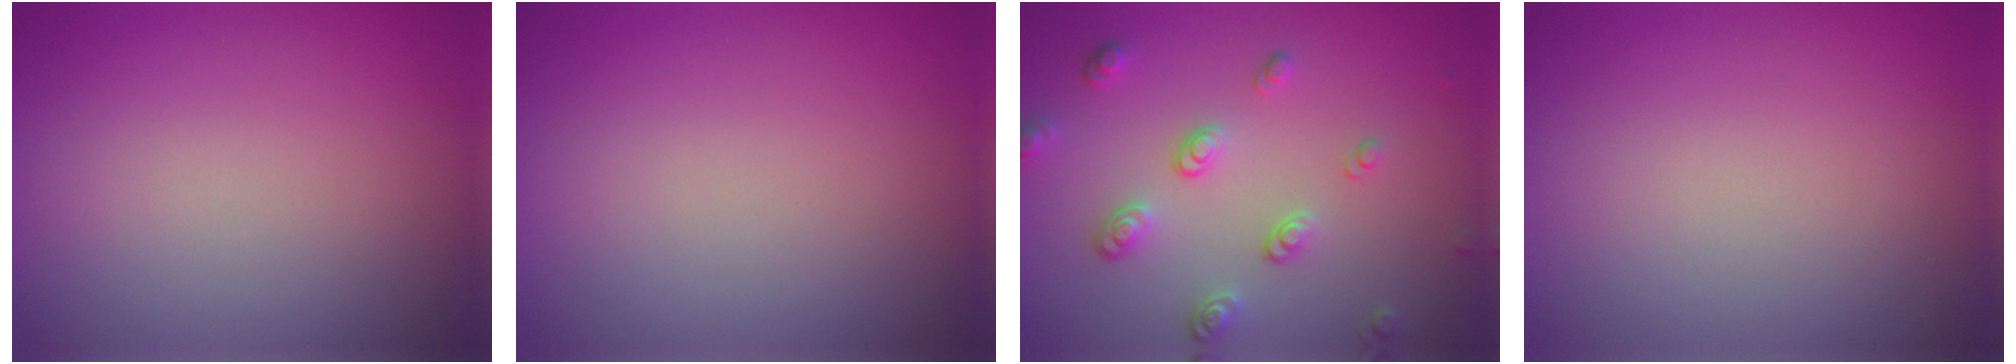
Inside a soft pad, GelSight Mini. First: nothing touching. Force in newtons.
{"total": 0.0}
{"total": 3.3, "press": 2.6, "slide": 1.9}
{"total": 0.0}